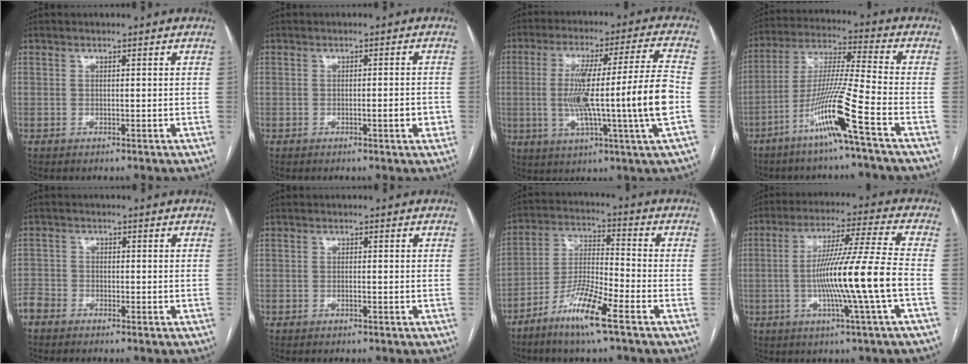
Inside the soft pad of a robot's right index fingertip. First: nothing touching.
{"total": 3.2, "force": [-1.1, 0.3, 2.9], "torque": [-0.041, -0.002, -0.016]}
{"total": 17.8, "force": [-2.2, -1.3, 17.7], "torque": [-0.300, 0.005, -0.042]}
{"total": 12.7, "force": [-6.6, -1.9, 10.7], "torque": [-0.213, -0.015, -0.130]}
{"total": 2.8, "force": [-2.4, 1.6, 0.2], "torque": [-0.003, 0.001, -0.051]}
{"total": 0.5, "force": [-0.3, 0.0, 0.4], "torque": [-0.012, 0.000, -0.005]}
{"total": 9.9, "force": [-6.1, 0.7, 7.7], "torque": [-0.158, -0.013, -0.122]}
{"total": 13.6, "force": [-2.8, -2.1, 13.1], "torque": [-0.233, -0.003, -0.055]}